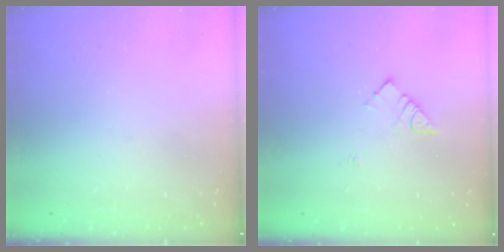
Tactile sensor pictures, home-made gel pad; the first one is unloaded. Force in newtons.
{"total": 5.2, "press": 5.2, "slide": 0.2}